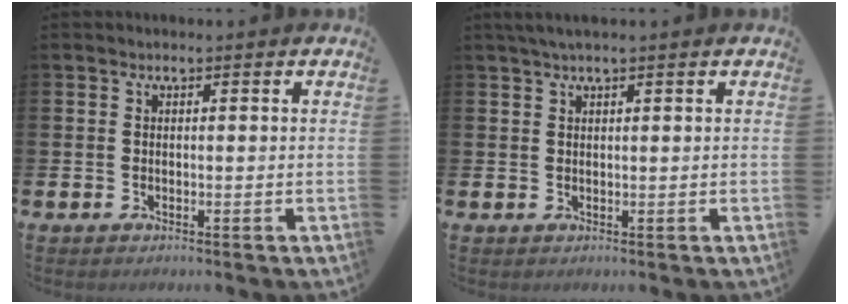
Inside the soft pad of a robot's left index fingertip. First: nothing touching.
{"total": 1.5, "force": [1.2, 0.0, 1.0], "torque": [-0.025, 0.005, 0.023]}